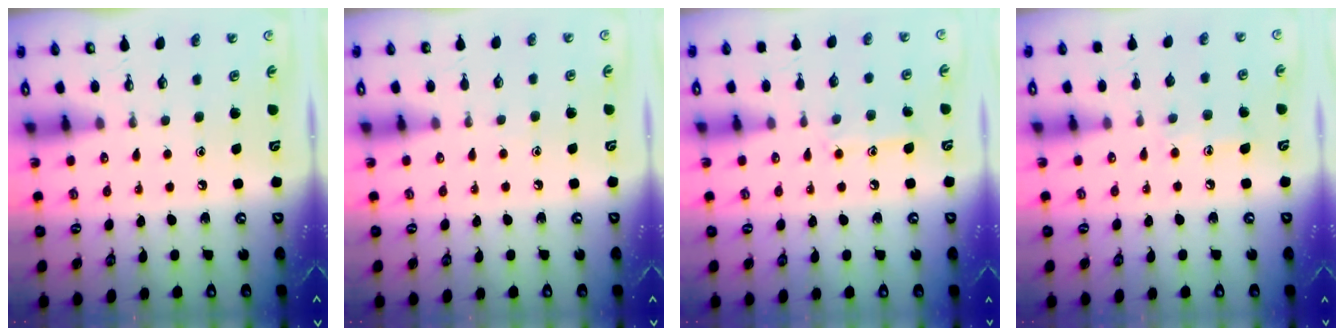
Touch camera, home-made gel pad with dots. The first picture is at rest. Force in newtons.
{"total": 2.7, "press": 2.6, "slide": 0.3}
{"total": 8.8, "press": 8.7, "slide": 0.7}
{"total": 7.8, "press": 7.8, "slide": 0.5}